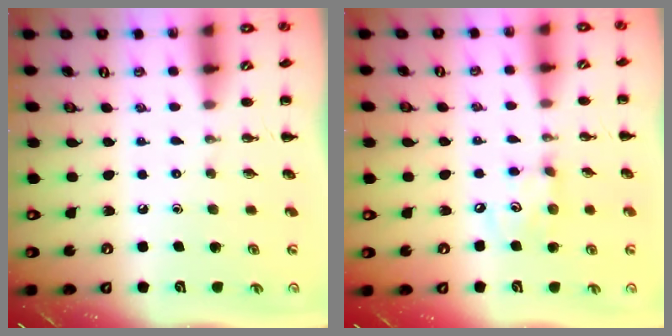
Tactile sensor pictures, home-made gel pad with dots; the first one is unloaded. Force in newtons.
{"total": 5.6, "press": 5.5, "slide": 1.1}